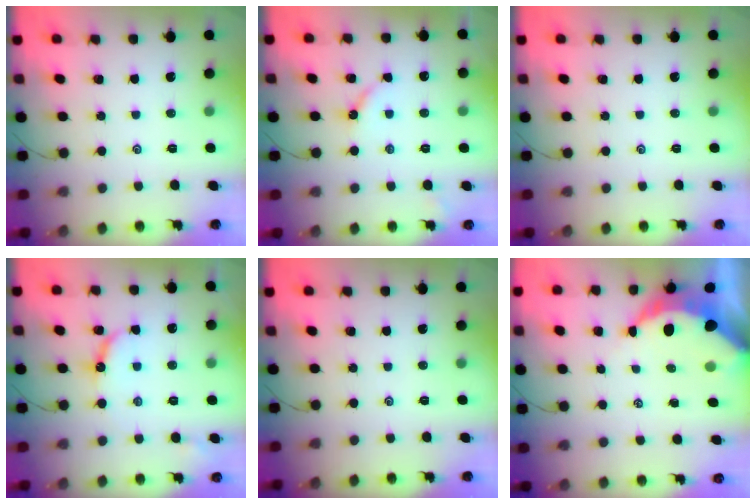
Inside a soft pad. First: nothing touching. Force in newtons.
{"total": 4.6, "press": 4.6, "slide": 0.4}
{"total": 0.0}
{"total": 8.3, "press": 8.2, "slide": 0.7}
{"total": 0.0}
{"total": 9.1, "press": 9.1, "slide": 0.7}